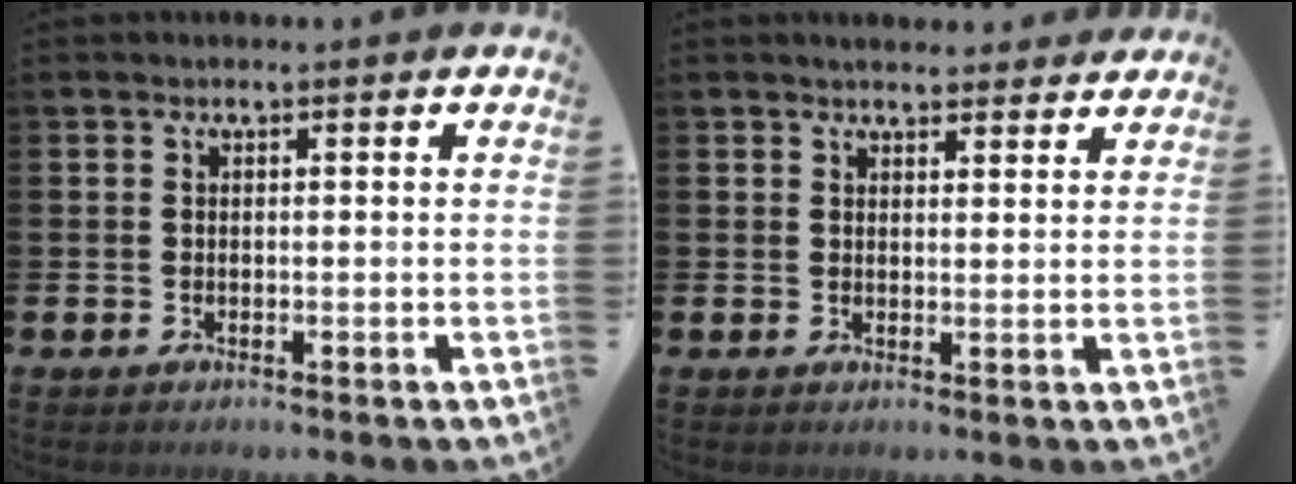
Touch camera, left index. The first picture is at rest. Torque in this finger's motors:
{"motor_torque": [0.45, -0.51, 0.14, 0.01]}